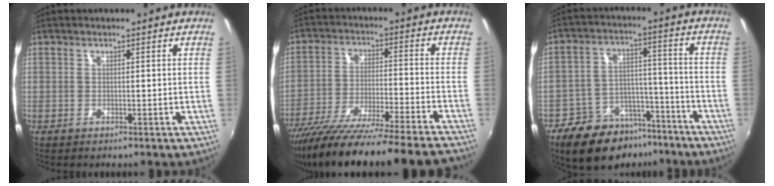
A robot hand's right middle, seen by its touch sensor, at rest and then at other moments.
{"total": 24.6, "force": [-21.8, -1.0, 11.4], "torque": [-0.199, -0.065, -0.339]}
{"total": 15.0, "force": [-10.6, 8.5, 6.4], "torque": [-0.132, 0.027, -0.149]}